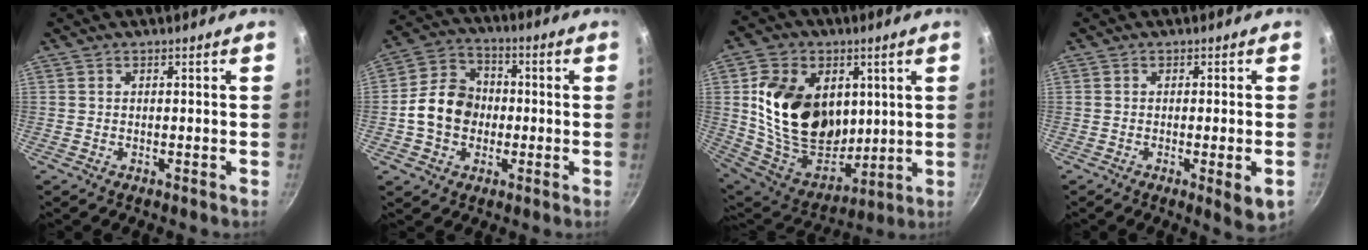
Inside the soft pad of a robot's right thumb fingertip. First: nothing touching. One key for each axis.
{"total": 11.4, "fx": -1.1, "fy": 9.4, "fz": 6.4, "tx": -0.083, "ty": 0.025, "tz": -0.035}
{"total": 22.7, "fx": 4.7, "fy": 16.6, "fz": 14.8, "tx": -0.222, "ty": -0.030, "tz": 0.098}
{"total": 4.9, "fx": -1.4, "fy": 0.7, "fz": 4.7, "tx": -0.072, "ty": -0.009, "tz": -0.018}